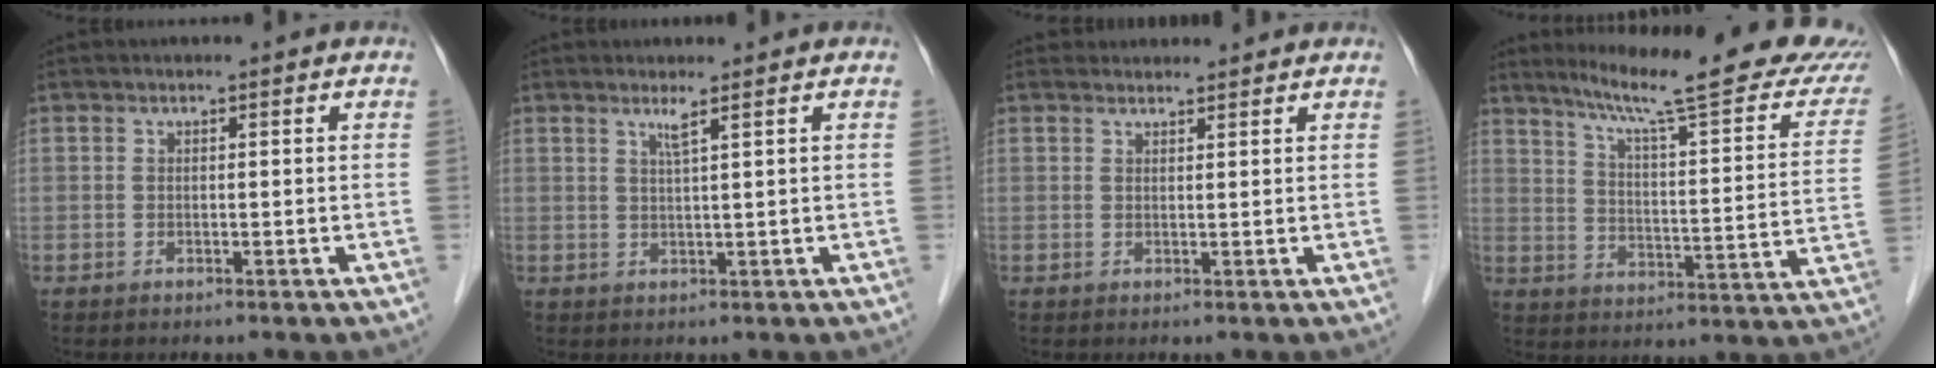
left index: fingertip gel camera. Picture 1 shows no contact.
{"total": 1.8, "force": [1.1, -0.6, 1.3], "torque": [-0.033, -0.010, 0.025]}
{"total": 3.1, "force": [3.0, 0.9, 0.0], "torque": [-0.003, 0.021, 0.039]}
{"total": 25.0, "force": [20.9, 2.4, 13.5], "torque": [-0.188, -0.037, 0.267]}